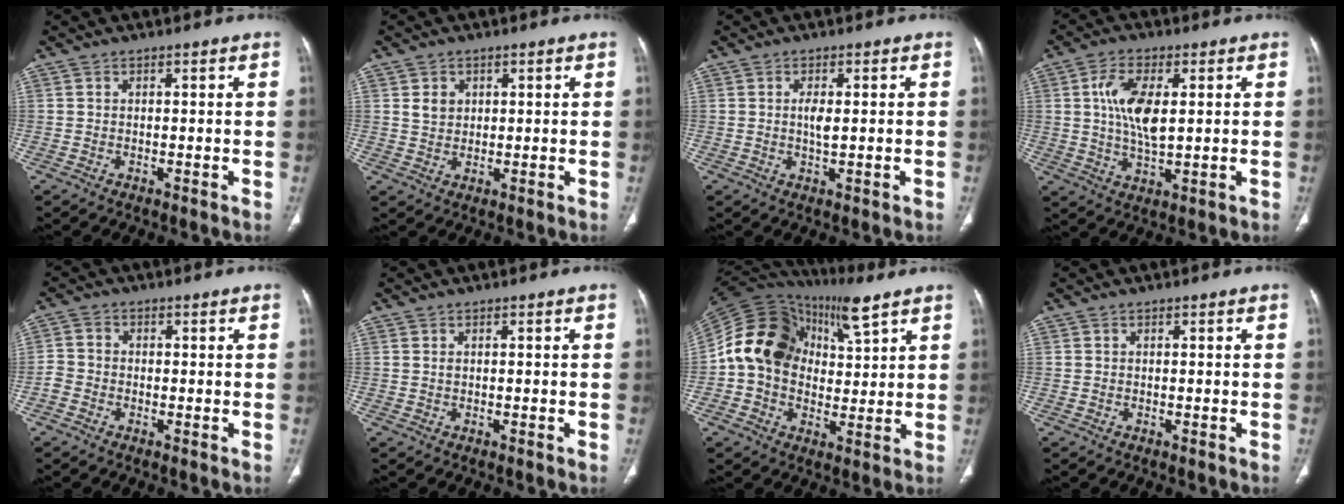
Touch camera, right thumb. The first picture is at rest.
{"total": 3.0, "force": [1.1, 2.5, 1.4], "torque": [-0.012, -0.007, 0.024]}
{"total": 2.8, "force": [0.2, 0.8, 2.7], "torque": [-0.052, -0.004, 0.003]}
{"total": 9.6, "force": [1.6, 4.2, 8.5], "torque": [-0.167, -0.010, 0.031]}
{"total": 3.0, "force": [-1.0, 2.5, 1.3], "torque": [-0.026, 0.012, -0.029]}
{"total": 0.5, "force": [0.2, 0.3, 0.4], "torque": [-0.010, 0.004, 0.004]}
{"total": 18.0, "force": [6.8, 10.8, 12.7], "torque": [-0.184, 0.014, 0.111]}
{"total": 0.0}